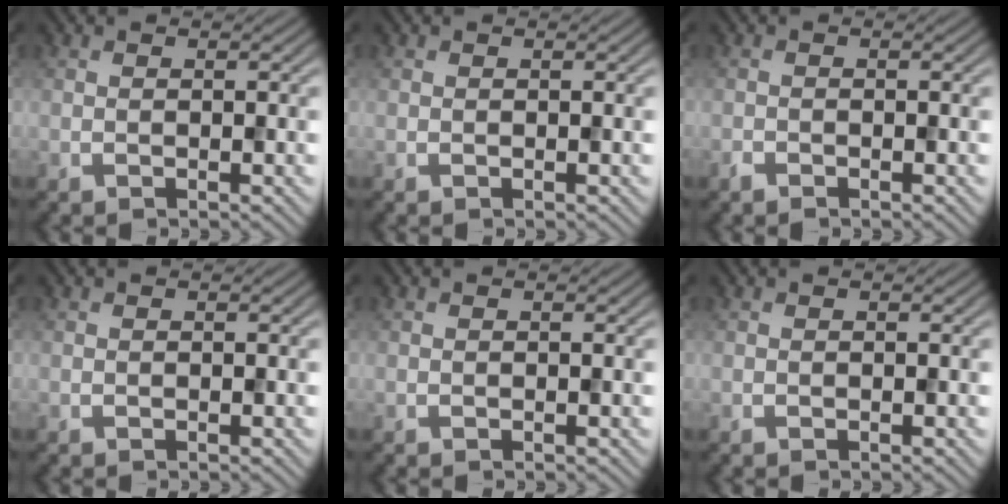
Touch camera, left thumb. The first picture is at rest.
{"total": 0.0}
{"total": 0.8, "force": [-0.7, 0.2, 0.3], "torque": [-0.006, -0.001, -0.015]}
{"total": 0.0}
{"total": 0.0}
{"total": 0.0}